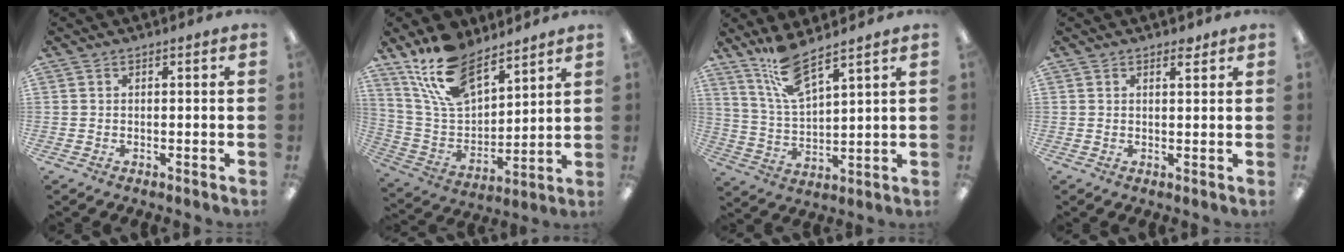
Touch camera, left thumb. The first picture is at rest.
{"total": 17.1, "force": [12.8, 7.7, 8.3], "torque": [-0.179, -0.061, 0.239]}
{"total": 12.8, "force": [10.4, 2.9, 6.9], "torque": [-0.156, -0.047, 0.189]}
{"total": 2.0, "force": [1.7, 0.7, 0.8], "torque": [-0.002, -0.007, 0.027]}